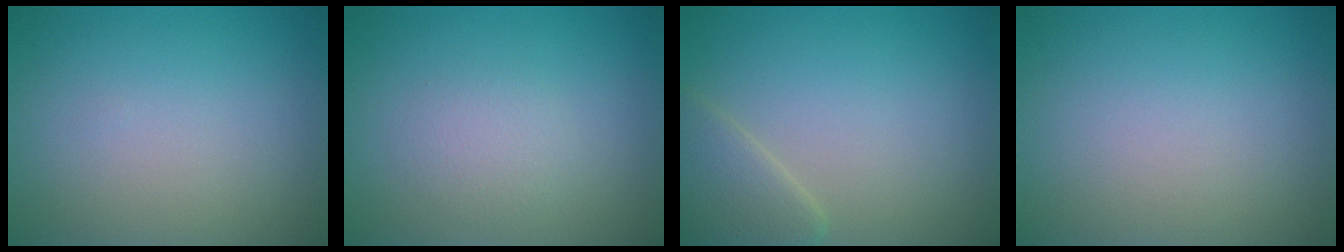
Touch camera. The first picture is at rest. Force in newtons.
{"total": 1.6, "press": 1.6, "slide": 0.1}
{"total": 2.7, "press": 2.6, "slide": 0.2}
{"total": 0.0}